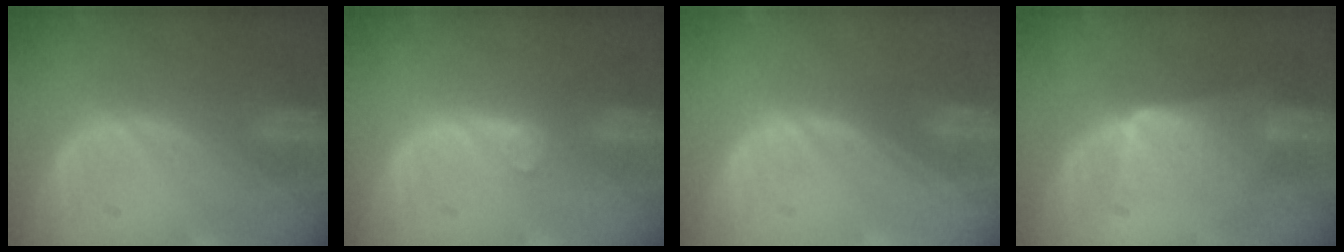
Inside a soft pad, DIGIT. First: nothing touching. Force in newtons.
{"total": 1.5, "press": 1.5, "slide": 0.2}
{"total": 0.0}
{"total": 6.3, "press": 5.6, "slide": 2.8}